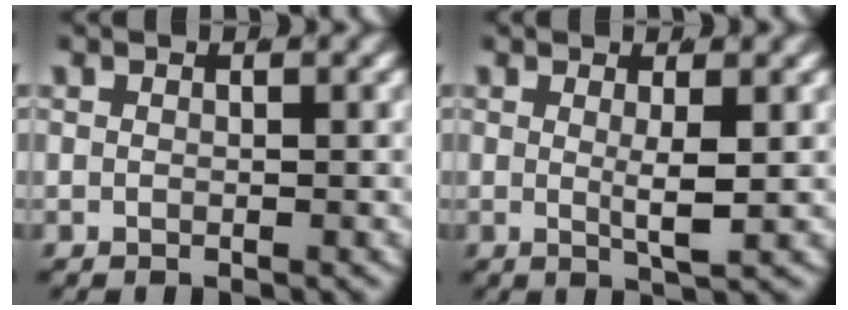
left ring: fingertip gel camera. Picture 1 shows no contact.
{"total": 2.3, "force": [0.4, -0.1, 2.3], "torque": [-0.041, -0.013, 0.012]}